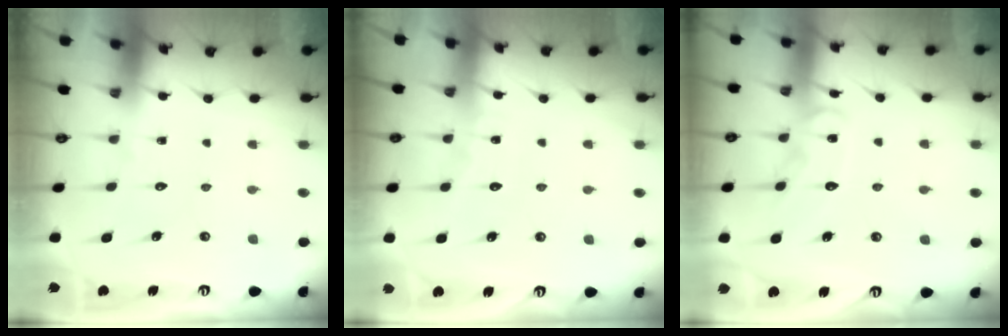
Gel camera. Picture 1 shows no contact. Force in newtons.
{"total": 4.4, "press": 4.4, "slide": 0.5}
{"total": 8.5, "press": 8.4, "slide": 0.7}